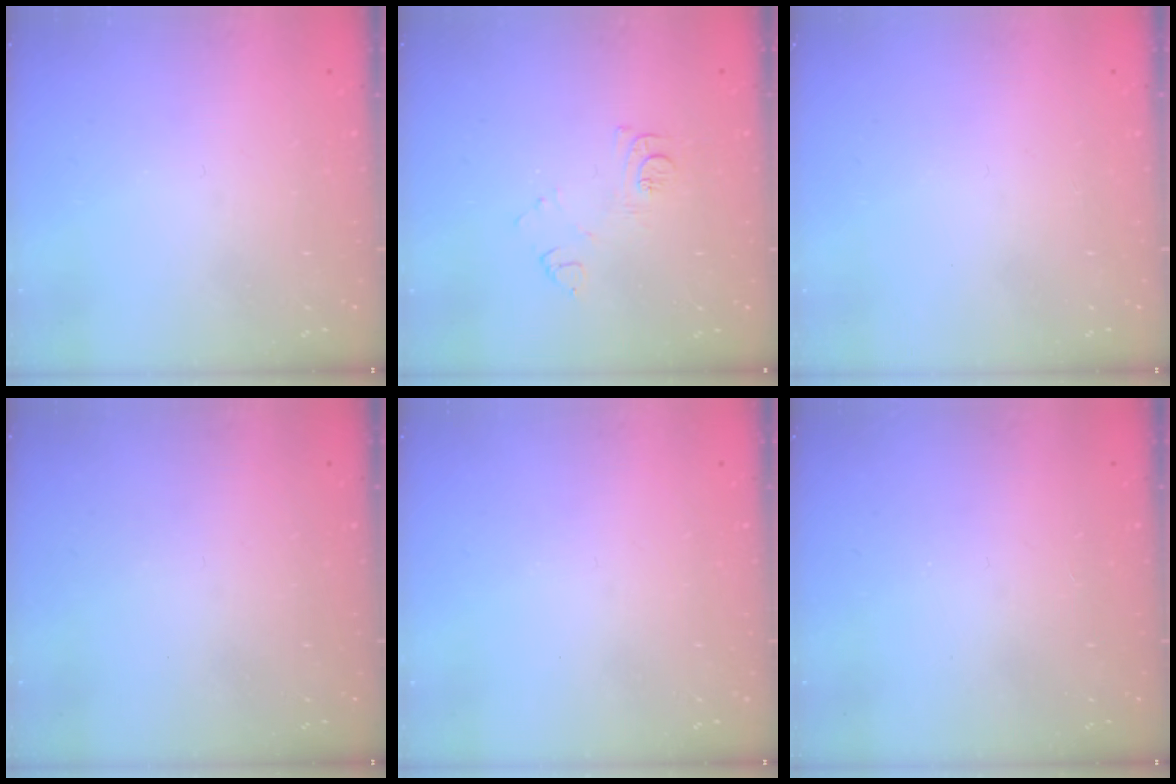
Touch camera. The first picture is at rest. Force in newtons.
{"total": 7.2, "press": 7.2, "slide": 0.7}
{"total": 1.6, "press": 1.6, "slide": 0.1}
{"total": 0.0}
{"total": 0.0}
{"total": 2.8, "press": 2.8, "slide": 0.4}